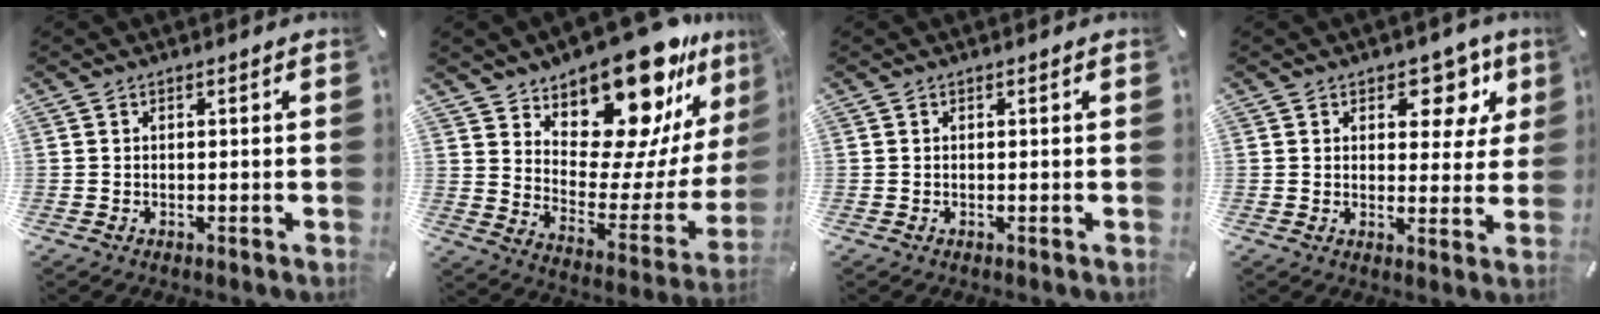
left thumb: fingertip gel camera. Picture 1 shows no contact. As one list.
[{"total": 20.8, "force": [16.0, 8.6, 10.0], "torque": [-0.131, -0.144, 0.267]}, {"total": 0.0}, {"total": 9.8, "force": [5.2, 6.3, 5.4], "torque": [-0.049, -0.031, 0.082]}]